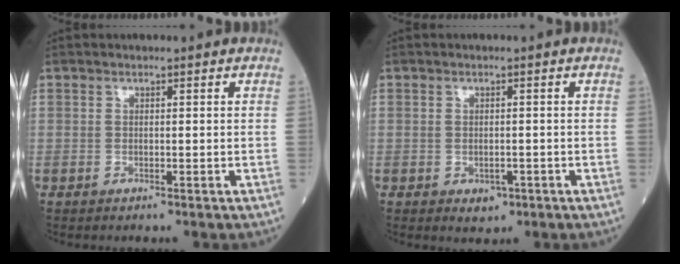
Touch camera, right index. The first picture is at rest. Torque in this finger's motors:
{"motor_torque": [0.37, -0.11, 0.06, 0.01]}